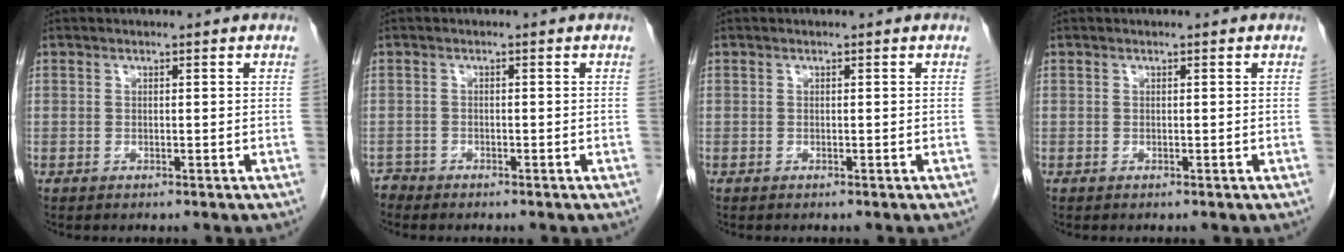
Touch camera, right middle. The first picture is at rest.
{"total": 1.3, "force": [-1.2, 0.3, -0.4], "torque": [0.006, -0.002, -0.025]}
{"total": 0.0}
{"total": 0.0}